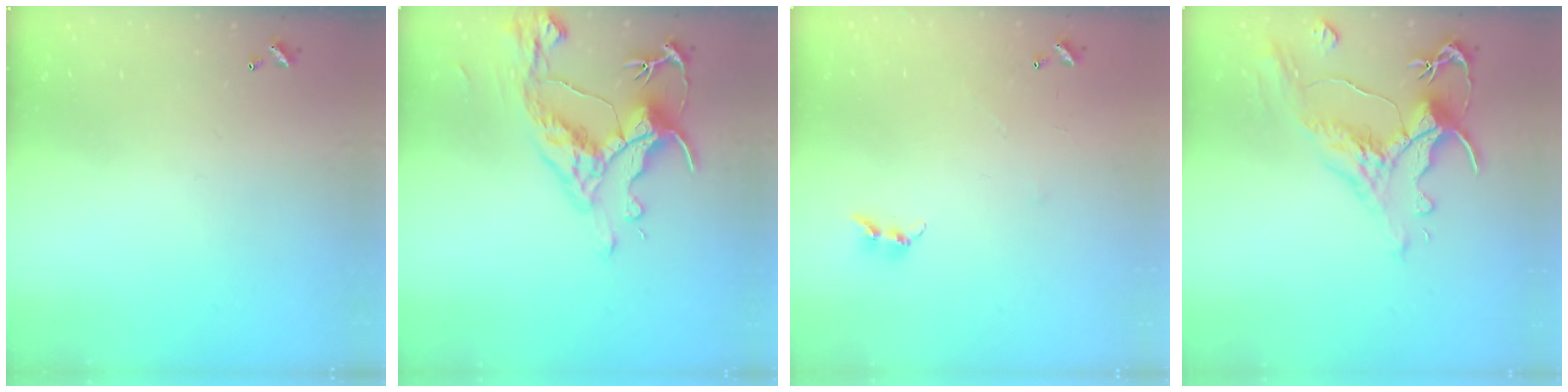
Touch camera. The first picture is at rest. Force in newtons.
{"total": 9.1, "press": 9.0, "slide": 1.6}
{"total": 5.6, "press": 5.6, "slide": 0.2}
{"total": 1.6, "press": 0.0, "slide": 1.6}